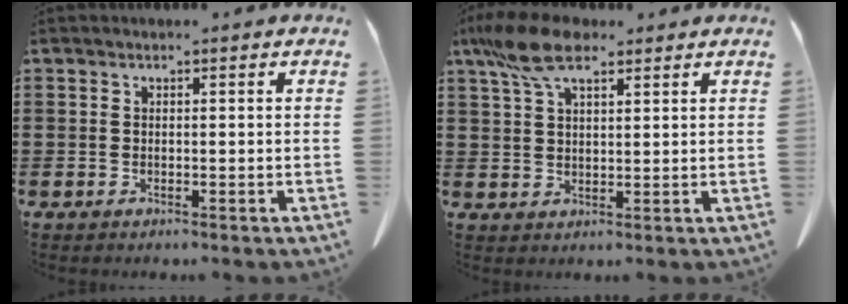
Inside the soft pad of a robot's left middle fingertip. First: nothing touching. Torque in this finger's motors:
{"motor_torque": [1.98, 0.17, 0.49, 0.19]}